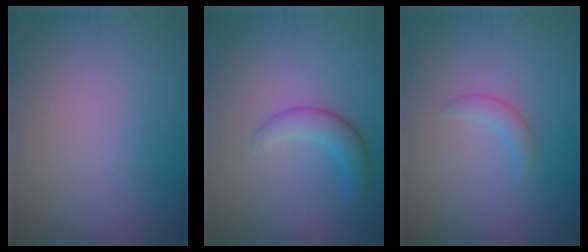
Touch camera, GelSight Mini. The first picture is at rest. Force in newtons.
{"total": 2.5, "press": 2.5, "slide": 0.2}
{"total": 1.4, "press": 1.4, "slide": 0.2}